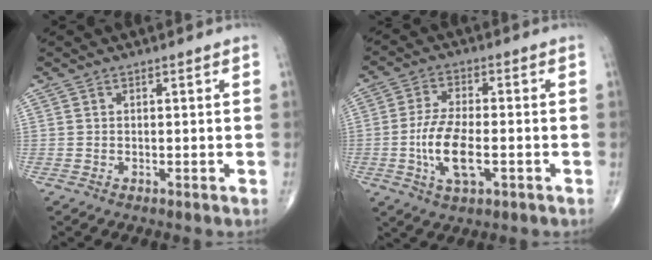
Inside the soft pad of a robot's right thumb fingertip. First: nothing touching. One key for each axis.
{"total": 9.6, "fx": -2.3, "fy": 4.2, "fz": 8.4, "tx": -0.166, "ty": 0.009, "tz": -0.042}